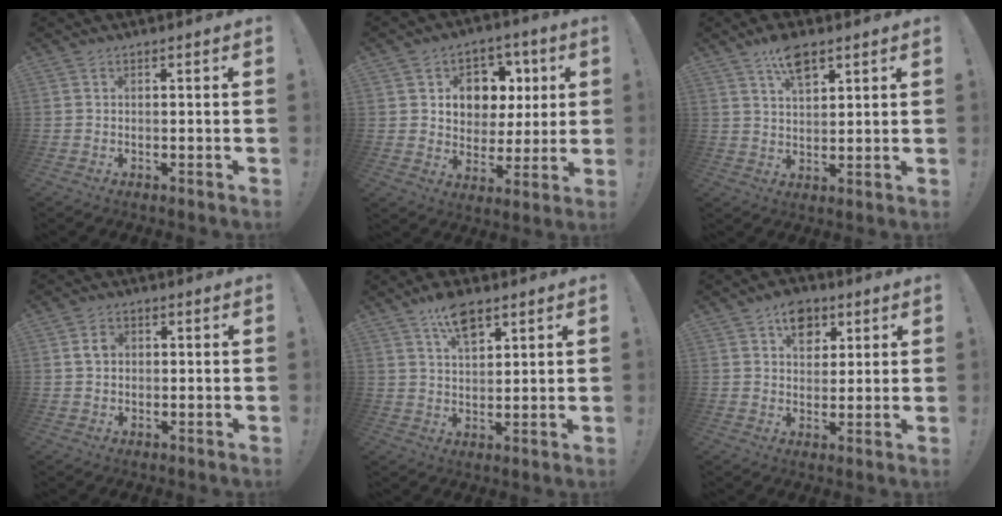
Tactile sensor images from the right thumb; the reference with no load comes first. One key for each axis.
{"total": 10.3, "fx": 2.9, "fy": 9.2, "fz": 3.6, "tx": -0.048, "ty": -0.013, "tz": 0.064}
{"total": 8.1, "fx": 5.0, "fy": 3.5, "fz": 5.3, "tx": -0.084, "ty": -0.021, "tz": 0.088}
{"total": 4.1, "fx": 0.7, "fy": 3.3, "fz": 2.5, "tx": -0.041, "ty": 0.008, "tz": 0.011}
{"total": 9.0, "fx": 5.6, "fy": 4.0, "fz": 5.8, "tx": -0.094, "ty": -0.021, "tz": 0.100}
{"total": 8.5, "fx": 4.1, "fy": 6.5, "fz": 3.8, "tx": -0.038, "ty": -0.014, "tz": 0.073}